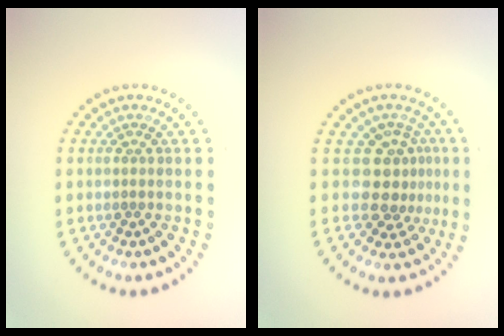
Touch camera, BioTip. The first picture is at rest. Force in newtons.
{"total": 3.2, "press": 2.4, "slide": 2.1}